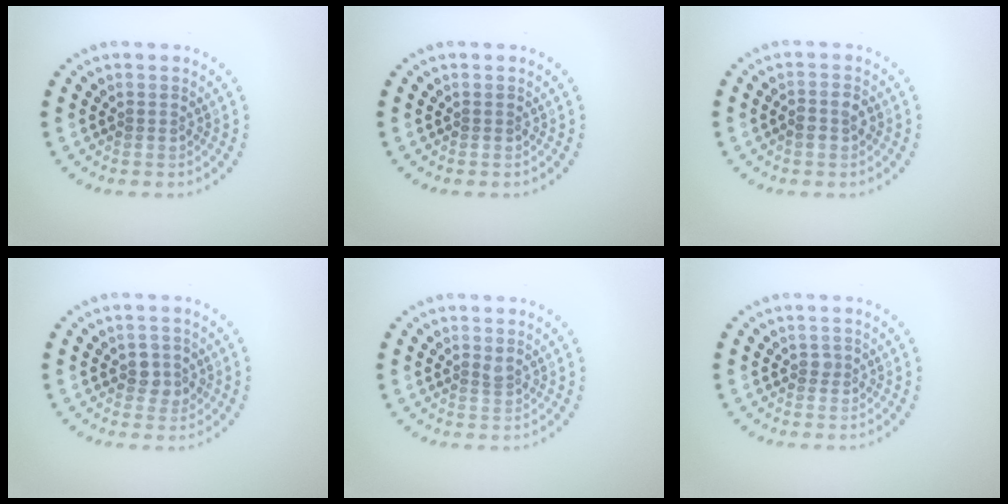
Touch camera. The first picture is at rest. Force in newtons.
{"total": 0.0}
{"total": 1.6, "press": 1.6, "slide": 0.4}
{"total": 1.9, "press": 1.9, "slide": 0.4}
{"total": 0.8, "press": 0.5, "slide": 0.6}
{"total": 0.6, "press": 0.3, "slide": 0.4}